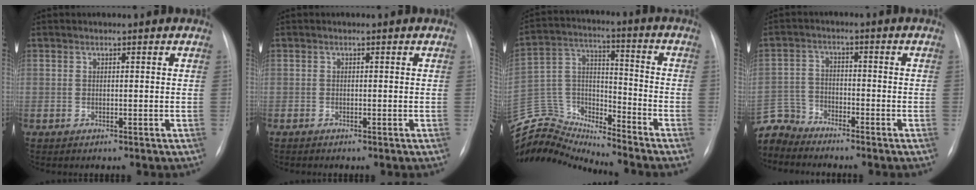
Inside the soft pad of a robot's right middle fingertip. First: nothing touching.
{"total": 0.0}
{"total": 15.3, "force": [-15.3, 0.7, 0.5], "torque": [-0.018, 0.056, -0.282]}
{"total": 6.9, "force": [-6.7, 1.2, -0.8], "torque": [0.010, 0.007, -0.139]}